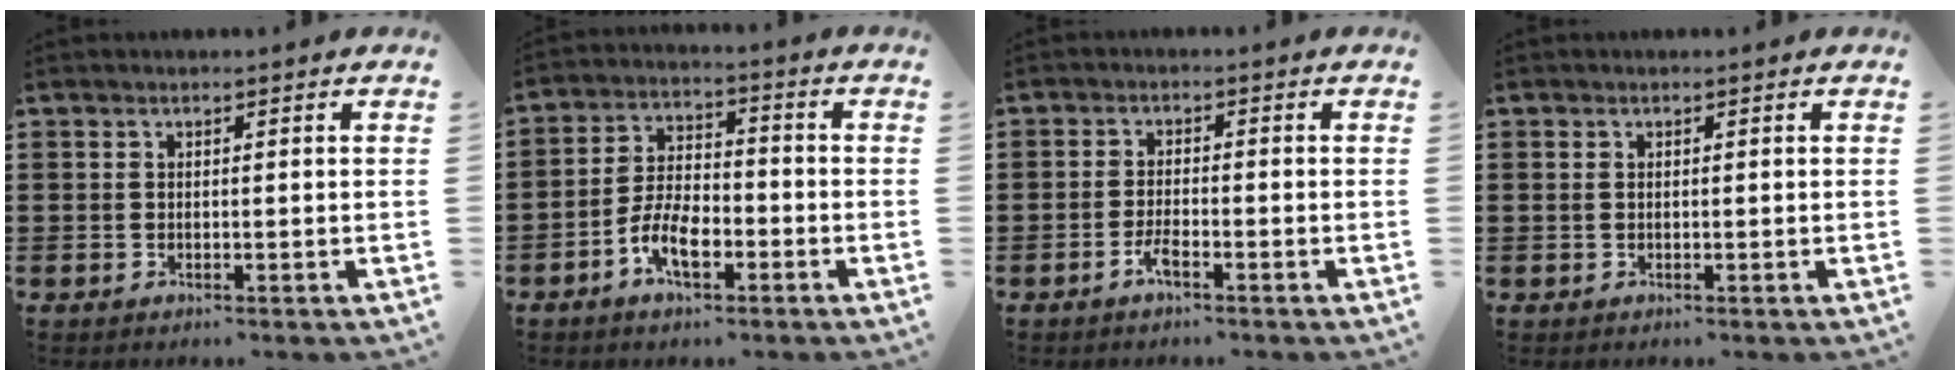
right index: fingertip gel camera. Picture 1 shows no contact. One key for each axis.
{"total": 7.0, "fx": -3.4, "fy": 3.3, "fz": 5.2, "tx": -0.114, "ty": 0.004, "tz": -0.068}
{"total": 2.5, "fx": -1.6, "fy": 0.5, "fz": 1.9, "tx": -0.041, "ty": -0.002, "tz": -0.032}
{"total": 0.5, "fx": 0.1, "fy": 0.4, "fz": 0.4, "tx": -0.009, "ty": 0.003, "tz": 0.002}